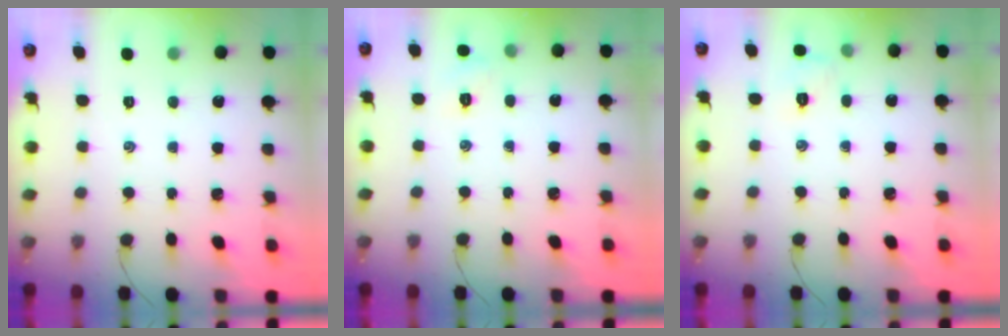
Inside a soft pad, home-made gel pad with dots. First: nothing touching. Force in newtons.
{"total": 4.8, "press": 4.7, "slide": 1.3}
{"total": 5.8, "press": 5.6, "slide": 1.5}